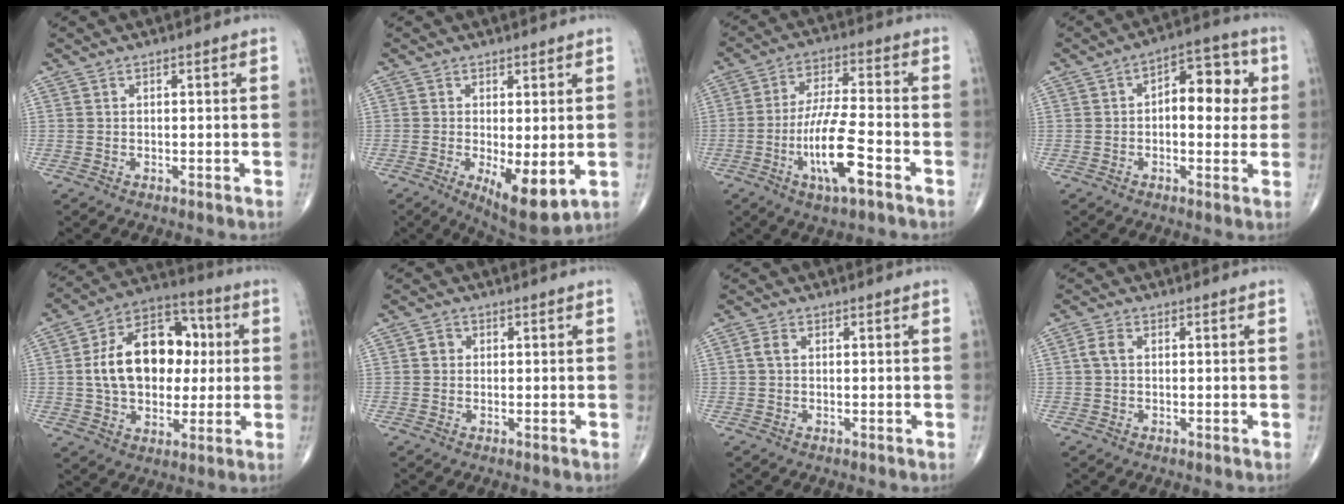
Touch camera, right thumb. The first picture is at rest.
{"total": 9.0, "force": [-1.9, 3.2, 8.2], "torque": [-0.125, -0.026, -0.021]}
{"total": 12.1, "force": [-4.7, 2.8, 10.8], "torque": [-0.212, 0.019, -0.085]}
{"total": 10.6, "force": [1.3, 5.8, 8.8], "torque": [-0.083, 0.021, 0.012]}
{"total": 19.4, "force": [2.0, 13.1, 14.1], "torque": [-0.196, 0.025, 0.031]}
{"total": 1.5, "force": [0.2, 1.4, 0.6], "torque": [-0.003, 0.003, 0.000]}
{"total": 1.6, "force": [0.3, 1.0, 1.2], "torque": [-0.026, 0.005, 0.004]}
{"total": 2.3, "force": [0.3, 1.4, 1.8], "torque": [-0.042, 0.007, 0.003]}